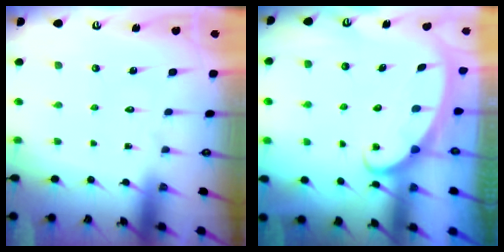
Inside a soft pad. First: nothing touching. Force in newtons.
{"total": 2.4, "press": 2.4, "slide": 0.4}